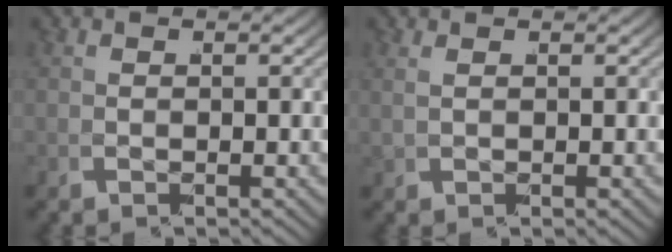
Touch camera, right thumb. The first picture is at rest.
{"total": 1.1, "force": [0.9, -0.4, 0.5], "torque": [-0.015, 0.003, 0.024]}